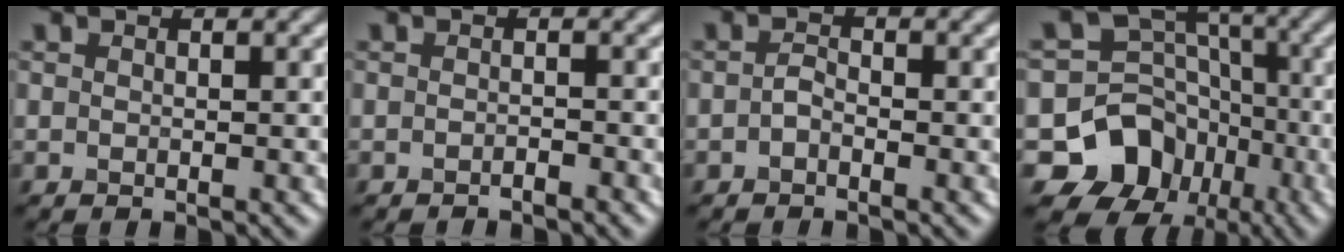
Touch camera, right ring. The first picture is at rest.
{"total": 0.8, "force": [-0.7, 0.1, 0.3], "torque": [-0.004, 0.002, -0.013]}
{"total": 1.1, "force": [-0.6, 0.6, 0.8], "torque": [-0.017, 0.003, -0.015]}
{"total": 11.1, "force": [-5.5, 9.1, 3.1], "torque": [-0.060, 0.012, -0.105]}